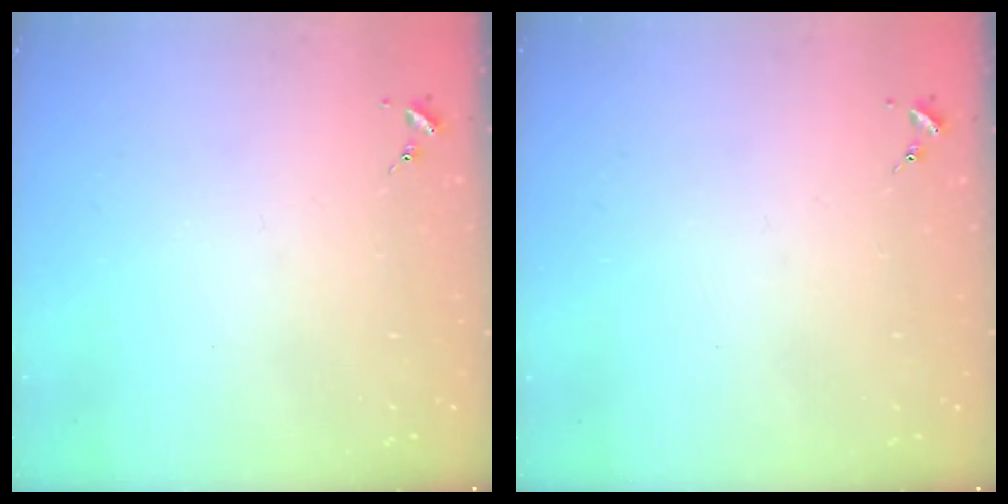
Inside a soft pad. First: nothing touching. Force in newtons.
{"total": 0.0}